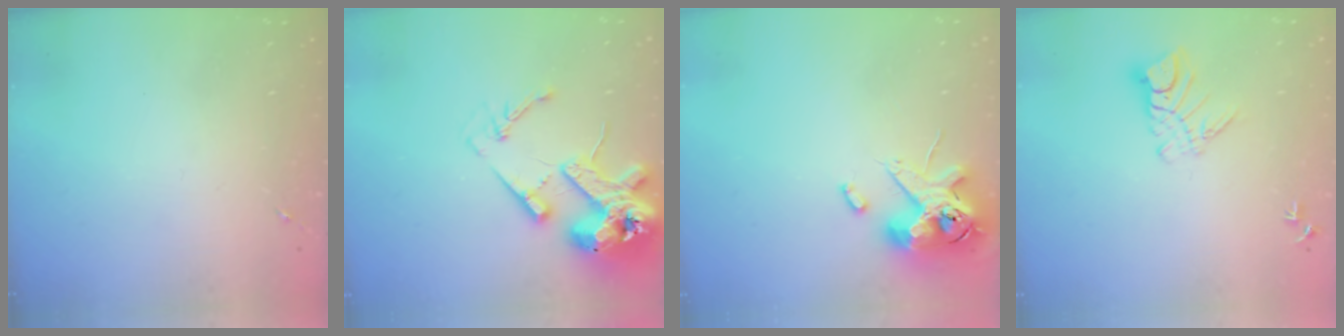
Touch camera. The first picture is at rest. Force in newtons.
{"total": 17.7, "press": 17.5, "slide": 2.4}
{"total": 13.9, "press": 13.7, "slide": 2.4}
{"total": 8.5, "press": 8.5, "slide": 0.9}